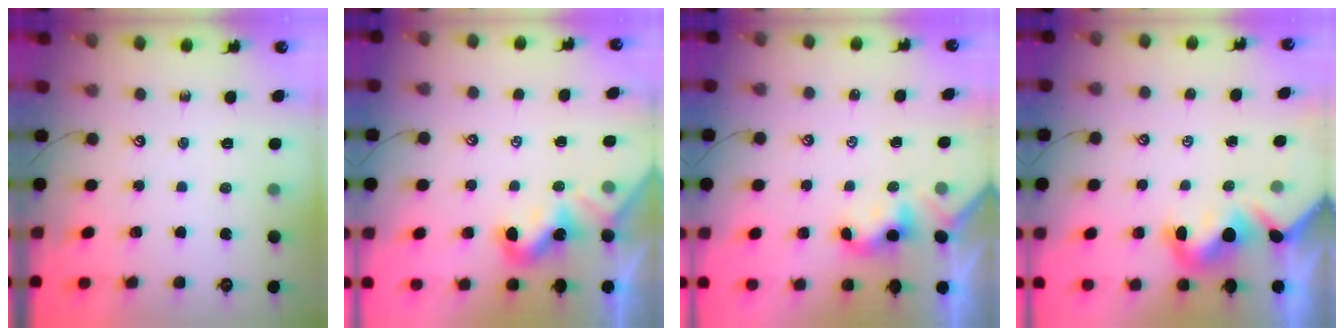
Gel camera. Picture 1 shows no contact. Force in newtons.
{"total": 1.7, "press": 1.6, "slide": 0.4}
{"total": 1.1, "press": 1.0, "slide": 0.2}
{"total": 3.5, "press": 3.4, "slide": 0.9}